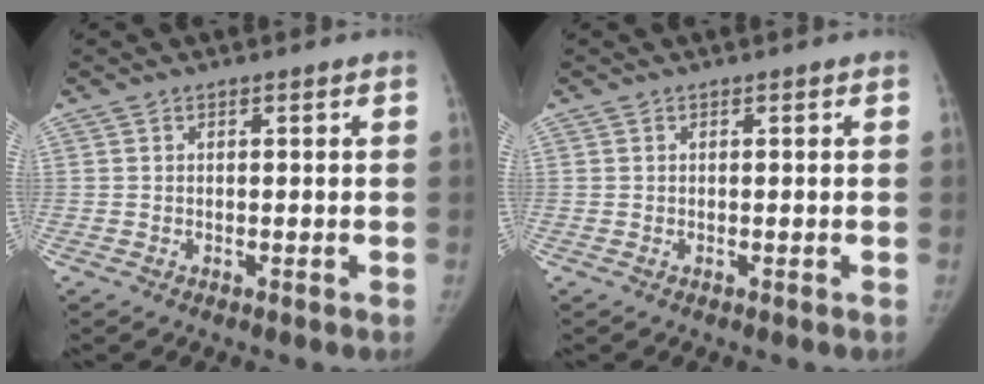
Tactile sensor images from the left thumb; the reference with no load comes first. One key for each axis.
{"total": 0.0}